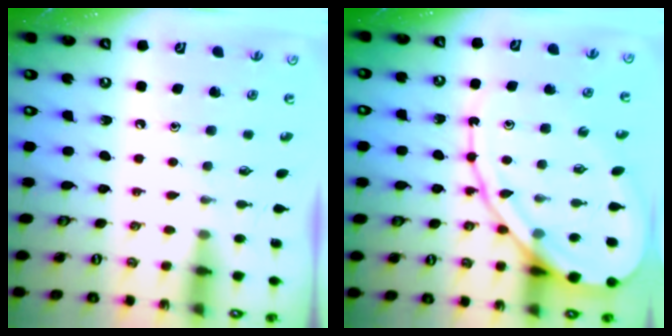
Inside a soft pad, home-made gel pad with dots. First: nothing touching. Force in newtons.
{"total": 15.4, "press": 15.3, "slide": 1.3}